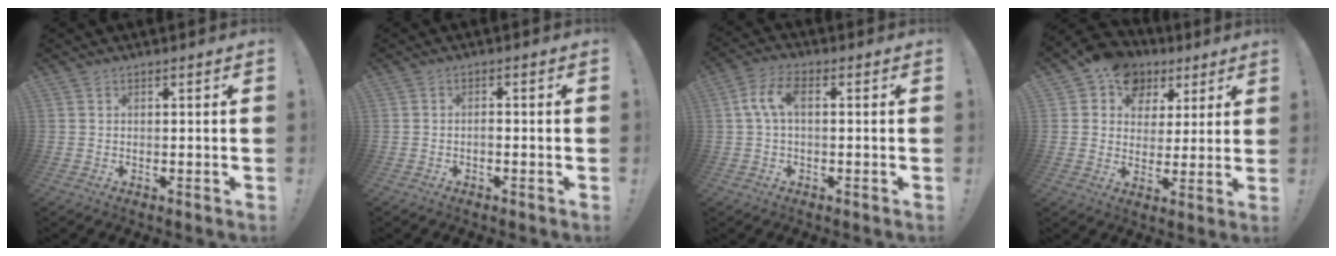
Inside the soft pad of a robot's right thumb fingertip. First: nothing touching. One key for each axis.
{"total": 1.2, "fx": -0.9, "fy": 0.2, "fz": 0.7, "tx": -0.017, "ty": 0.004, "tz": -0.014}
{"total": 7.4, "fx": 0.7, "fy": 3.6, "fz": 6.4, "tx": -0.137, "ty": 0.007, "tz": 0.014}
{"total": 10.8, "fx": 6.1, "fy": 8.4, "fz": 3.1, "tx": -0.055, "ty": -0.032, "tz": 0.119}